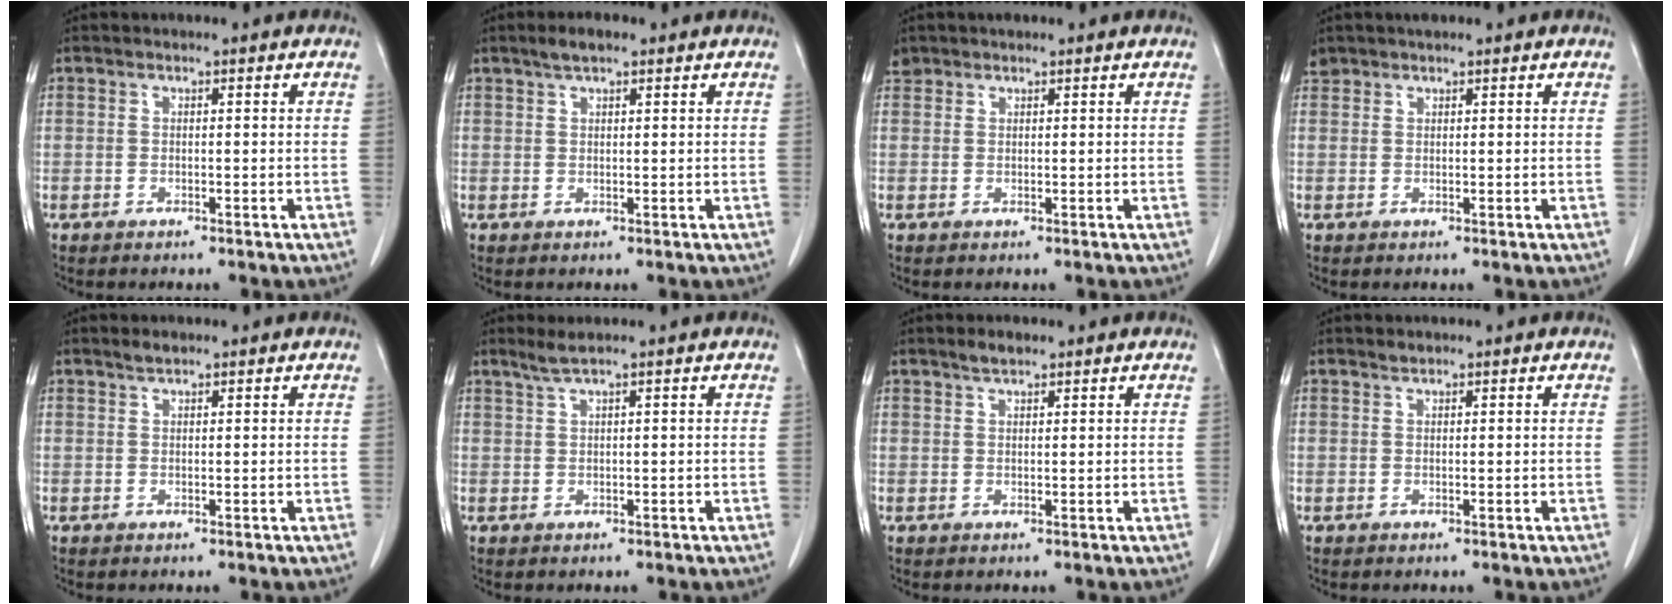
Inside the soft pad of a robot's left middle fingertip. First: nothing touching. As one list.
[{"total": 2.6, "force": [1.9, 0.7, 1.7], "torque": [-0.036, 0.008, 0.033]}, {"total": 1.7, "force": [1.2, 1.1, -0.1], "torque": [0.006, 0.009, 0.021]}, {"total": 1.8, "force": [1.7, 0.6, 0.2], "torque": [-0.011, 0.014, 0.032]}, {"total": 1.2, "force": [1.0, 0.3, 0.6], "torque": [-0.016, 0.003, 0.021]}, {"total": 1.9, "force": [1.4, -0.3, 1.3], "torque": [-0.033, 0.005, 0.033]}, {"total": 2.0, "force": [1.6, 0.6, 1.0], "torque": [-0.024, 0.004, 0.030]}, {"total": 0.6, "force": [0.6, 0.1, 0.1], "torque": [-0.009, 0.000, 0.012]}]